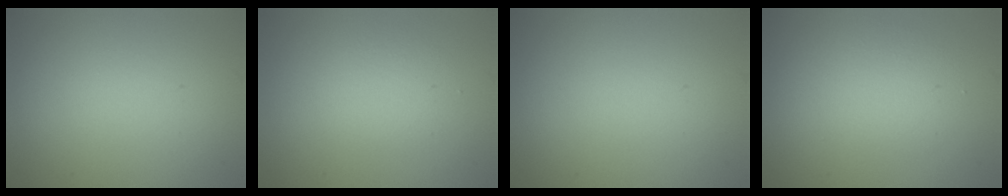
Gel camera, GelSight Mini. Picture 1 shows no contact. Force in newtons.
{"total": 1.9, "press": 1.9, "slide": 0.0}
{"total": 0.0}
{"total": 2.4, "press": 2.4, "slide": 0.1}